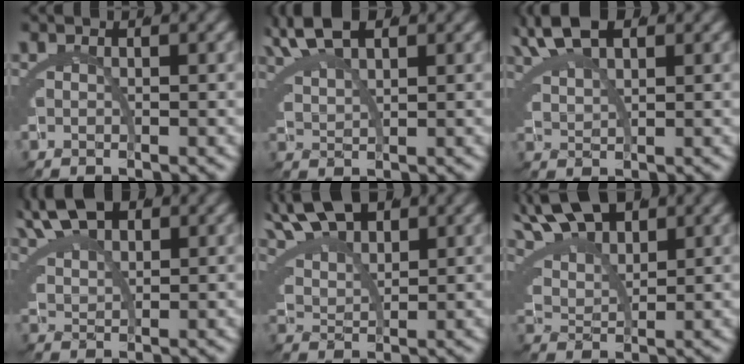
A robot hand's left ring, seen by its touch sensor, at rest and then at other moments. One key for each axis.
{"total": 3.9, "fx": 3.5, "fy": 0.0, "fz": 1.8, "tx": -0.041, "ty": 0.005, "tz": 0.070}
{"total": 4.3, "fx": 3.6, "fy": 0.5, "fz": 2.1, "tx": -0.049, "ty": 0.006, "tz": 0.071}
{"total": 4.8, "fx": 4.1, "fy": 1.2, "fz": 2.3, "tx": -0.046, "ty": 0.006, "tz": 0.076}
{"total": 5.7, "fx": 5.0, "fy": 1.3, "fz": 2.6, "tx": -0.048, "ty": 0.012, "tz": 0.088}
{"total": 6.6, "fx": 5.5, "fy": 2.0, "fz": 3.1, "tx": -0.061, "ty": 0.015, "tz": 0.093}